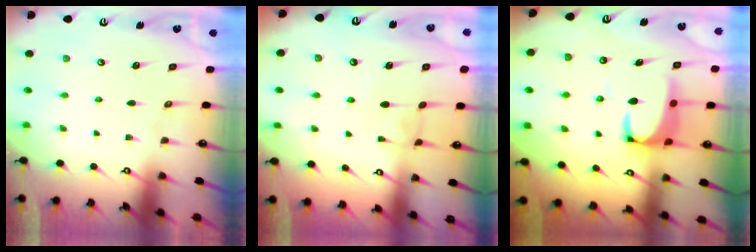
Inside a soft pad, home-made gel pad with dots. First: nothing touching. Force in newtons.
{"total": 1.6, "press": 1.5, "slide": 0.2}
{"total": 2.4, "press": 2.2, "slide": 0.9}